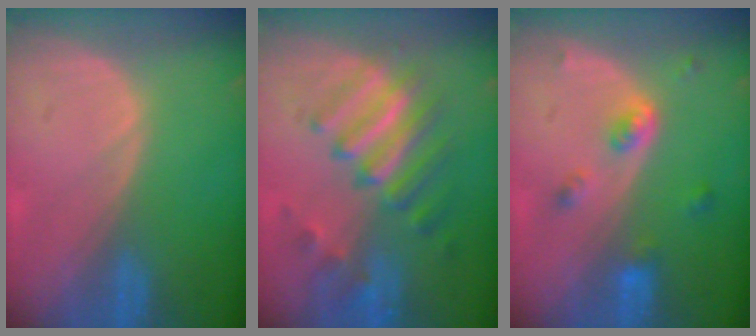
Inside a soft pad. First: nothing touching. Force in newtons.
{"total": 9.5, "press": 8.4, "slide": 4.5}
{"total": 4.3, "press": 3.9, "slide": 1.7}